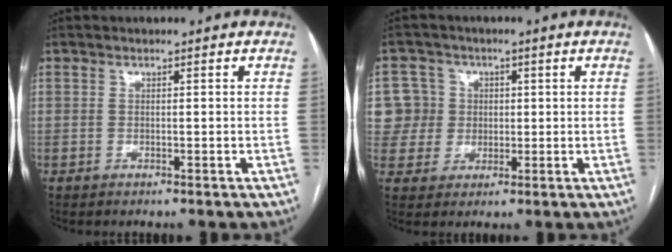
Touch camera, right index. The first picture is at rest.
{"total": 6.9, "force": [1.1, 6.8, 0.3], "torque": [-0.003, 0.023, 0.026]}